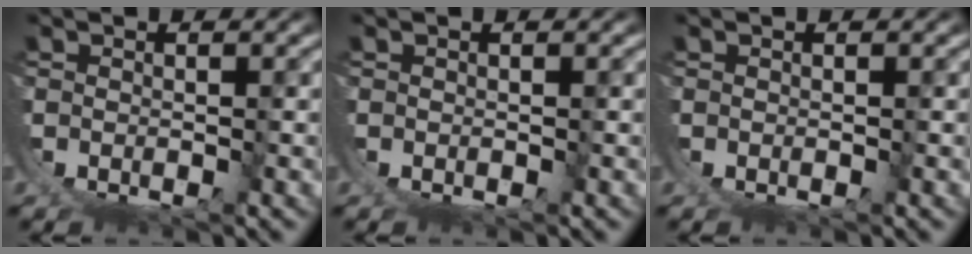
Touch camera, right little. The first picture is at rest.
{"total": 0.0}
{"total": 0.0}